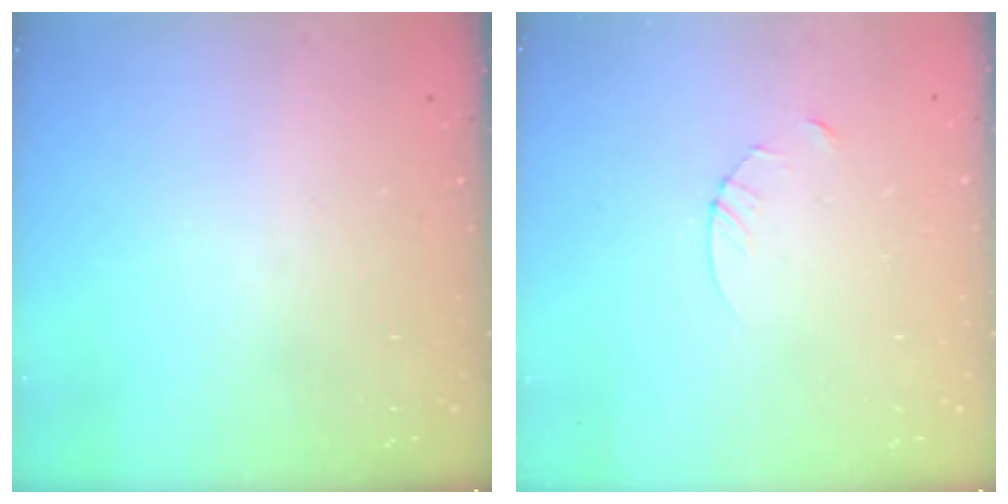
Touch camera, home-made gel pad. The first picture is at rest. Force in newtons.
{"total": 3.2, "press": 3.2, "slide": 0.3}